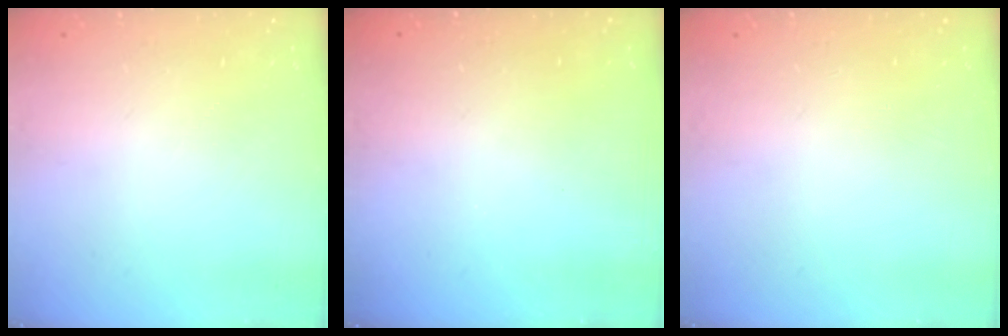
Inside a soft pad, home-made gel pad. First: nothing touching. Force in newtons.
{"total": 3.2, "press": 3.2, "slide": 0.1}
{"total": 0.0}